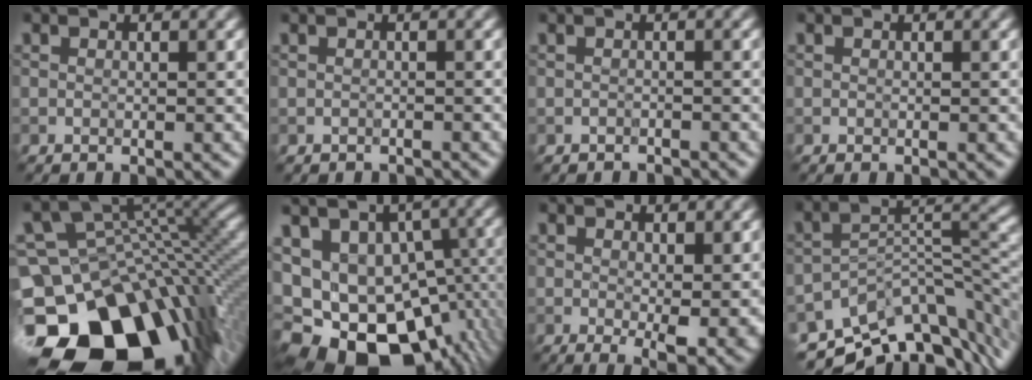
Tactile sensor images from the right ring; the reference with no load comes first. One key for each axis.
{"total": 0.8, "fx": -0.8, "fy": 0.1, "fz": 0.0, "tx": 0.000, "ty": -0.006, "tz": -0.013}
{"total": 1.1, "fx": -1.1, "fy": 0.2, "fz": 0.0, "tx": 0.001, "ty": -0.006, "tz": -0.019}
{"total": 0.0}
{"total": 16.3, "fx": -7.7, "fy": 10.6, "fz": 9.7, "tx": -0.187, "ty": -0.032, "tz": -0.105}
{"total": 18.1, "fx": -5.2, "fy": 12.7, "fz": 11.8, "tx": -0.191, "ty": -0.025, "tz": -0.045}
{"total": 3.6, "fx": 0.4, "fy": 1.2, "fz": 3.4, "tx": -0.050, "ty": -0.016, "tz": 0.011}
{"total": 10.2, "fx": -6.5, "fy": 4.9, "fz": 6.1, "tx": -0.094, "ty": -0.010, "tz": -0.108}